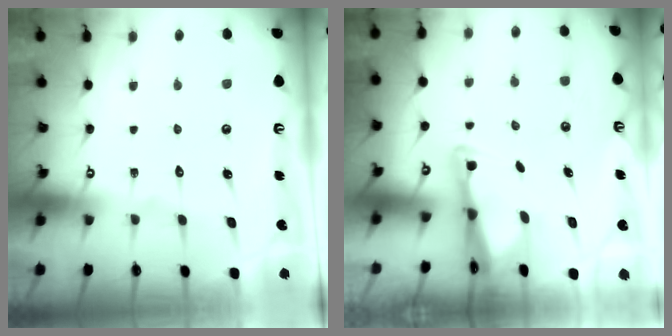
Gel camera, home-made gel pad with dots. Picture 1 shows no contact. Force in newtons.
{"total": 2.6, "press": 2.6, "slide": 0.5}